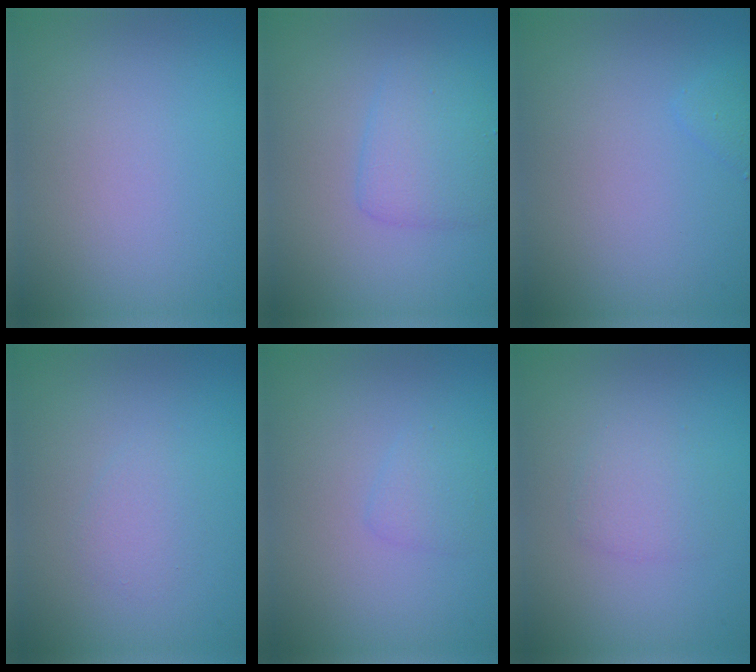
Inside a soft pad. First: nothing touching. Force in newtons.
{"total": 2.8, "press": 2.8, "slide": 0.1}
{"total": 0.8, "press": 0.8, "slide": 0.0}
{"total": 1.3, "press": 1.3, "slide": 0.0}
{"total": 1.1, "press": 1.1, "slide": 0.0}
{"total": 1.7, "press": 1.7, "slide": 0.0}